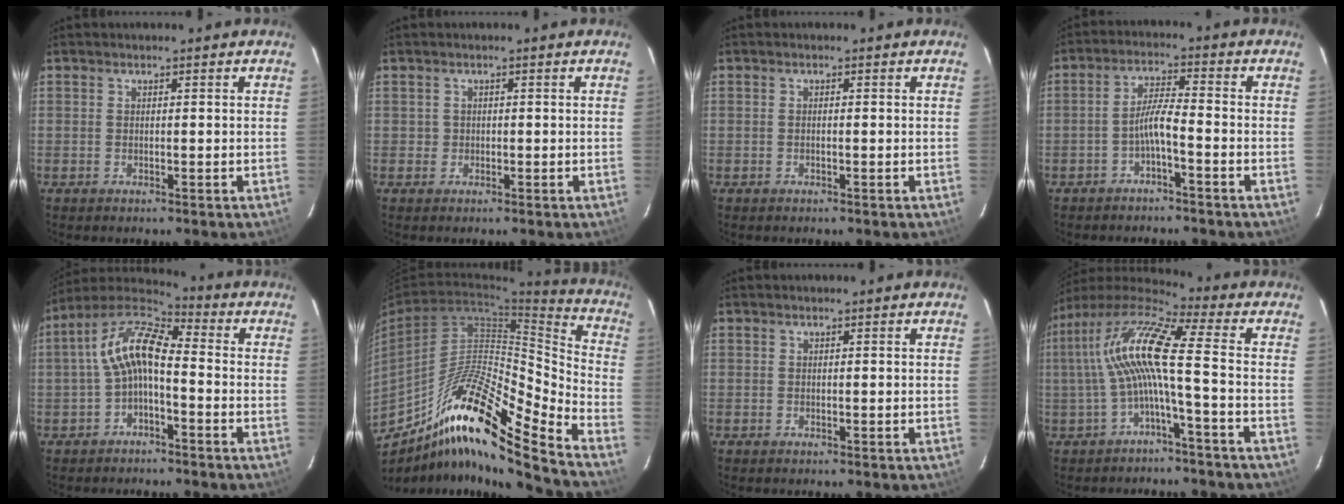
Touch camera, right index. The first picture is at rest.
{"total": 1.5, "force": [-0.3, 1.4, 0.3], "torque": [-0.003, 0.001, -0.001]}
{"total": 0.6, "force": [-0.2, 0.1, 0.5], "torque": [-0.009, 0.004, -0.002]}
{"total": 4.4, "force": [-2.5, 0.3, 3.7], "torque": [-0.079, 0.014, -0.043]}
{"total": 10.4, "force": [-2.0, 4.7, 9.0], "torque": [-0.188, 0.022, -0.037]}
{"total": 22.4, "force": [-15.5, 2.5, 15.9], "torque": [-0.256, -0.008, -0.272]}
{"total": 0.0}
{"total": 12.8, "force": [-1.3, 0.4, 12.7], "torque": [-0.251, 0.015, -0.022]}